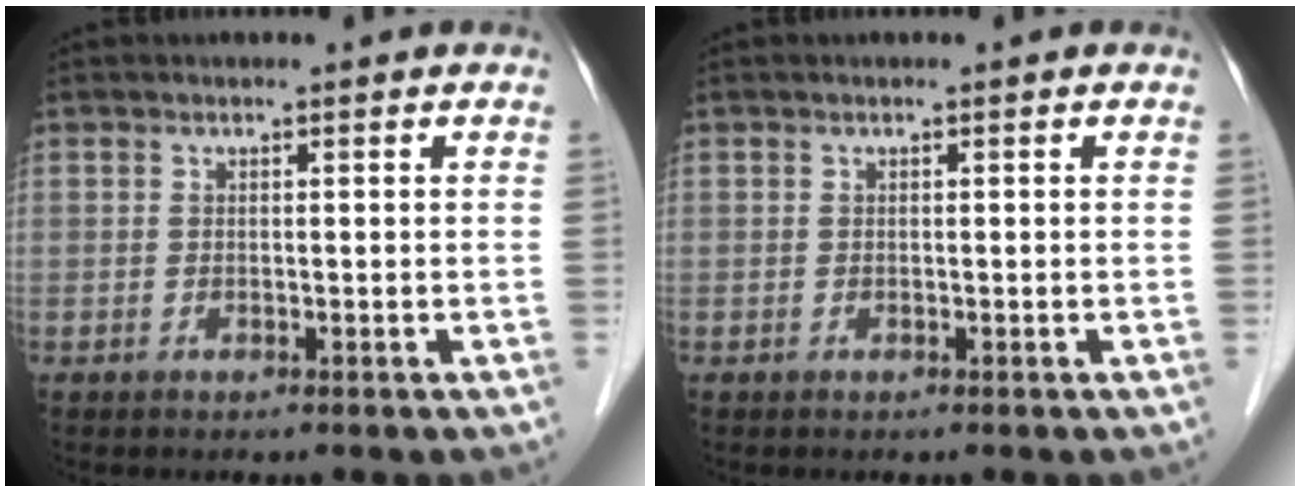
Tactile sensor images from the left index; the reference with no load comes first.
{"total": 0.0}